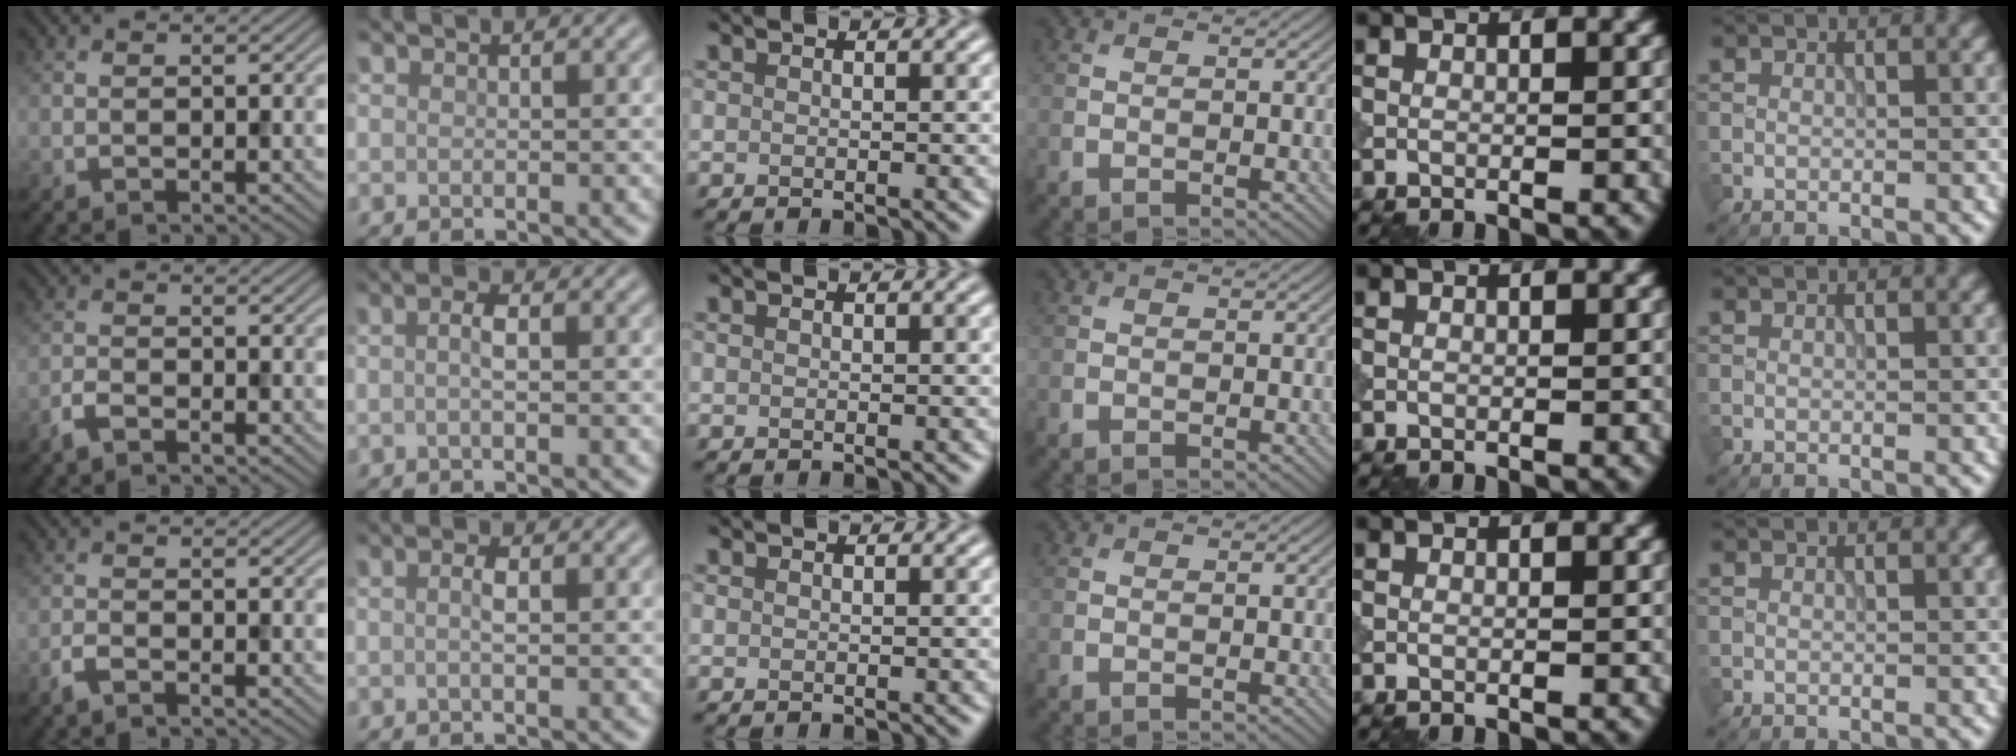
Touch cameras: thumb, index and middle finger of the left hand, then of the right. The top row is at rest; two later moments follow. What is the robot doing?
{"motion": "dispense", "object": "pipette"}